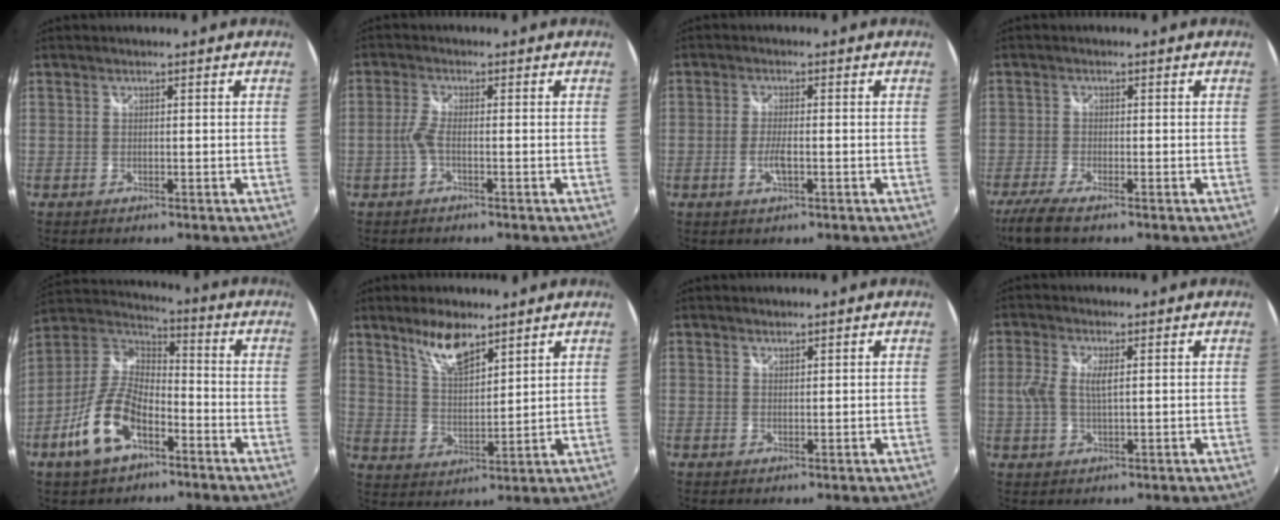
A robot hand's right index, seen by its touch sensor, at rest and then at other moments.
{"total": 2.6, "force": [-1.0, 0.3, 2.3], "torque": [-0.058, 0.002, -0.022]}
{"total": 3.4, "force": [-1.1, 0.8, 3.1], "torque": [-0.067, -0.004, -0.022]}
{"total": 5.1, "force": [-3.9, 0.9, 3.2], "torque": [-0.085, -0.019, -0.079]}
{"total": 14.1, "force": [-6.6, 7.0, 10.3], "torque": [-0.216, 0.002, -0.122]}
{"total": 8.2, "force": [6.1, 2.7, 4.9], "torque": [-0.087, 0.003, 0.119]}
{"total": 0.8, "force": [0.8, 0.3, 0.1], "torque": [0.000, 0.001, 0.014]}
{"total": 4.6, "force": [0.7, 1.7, 4.2], "torque": [-0.092, 0.002, 0.011]}